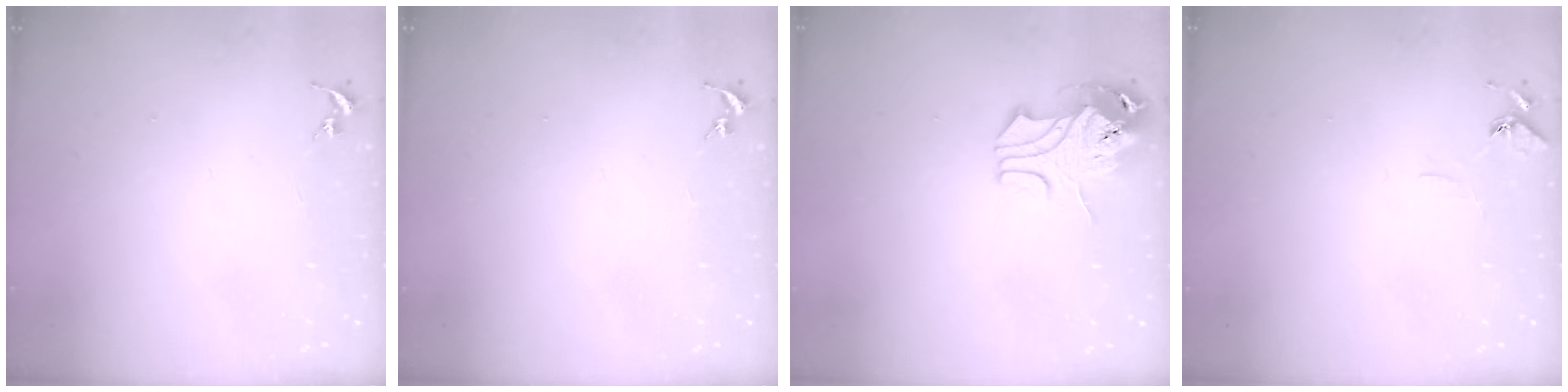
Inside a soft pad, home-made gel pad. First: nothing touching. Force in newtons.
{"total": 0.0}
{"total": 10.1, "press": 10.0, "slide": 1.3}
{"total": 6.7, "press": 6.6, "slide": 0.8}